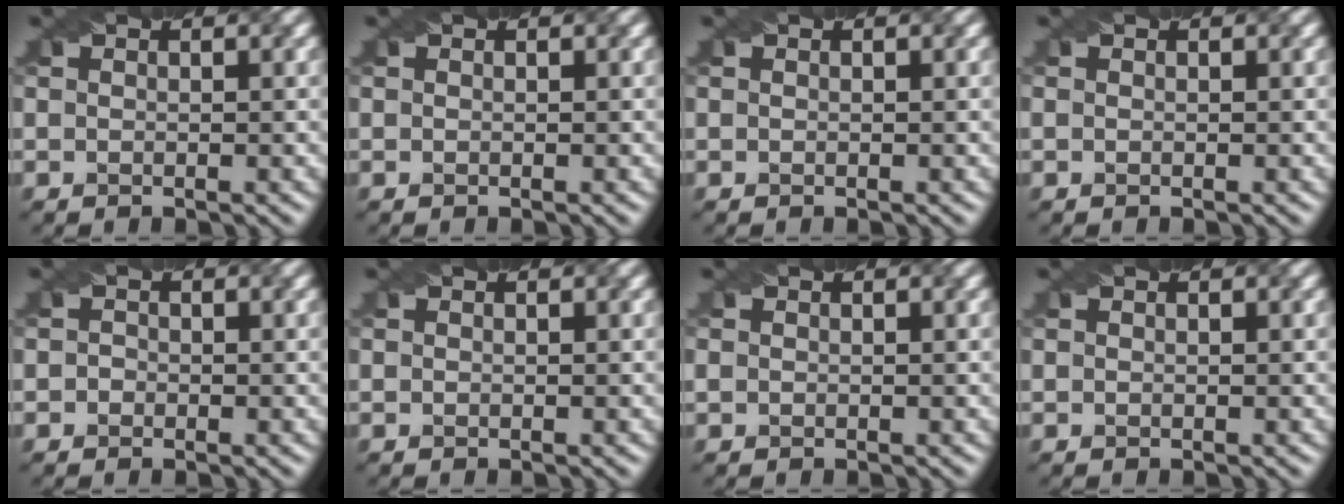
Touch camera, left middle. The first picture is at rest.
{"total": 0.0}
{"total": 0.0}
{"total": 0.0}
{"total": 0.6, "force": [-0.3, 0.5, 0.2], "torque": [0.007, 0.008, -0.012]}
{"total": 0.0}
{"total": 0.8, "force": [0.1, 0.7, 0.4], "torque": [-0.007, 0.008, -0.001]}
{"total": 0.0}